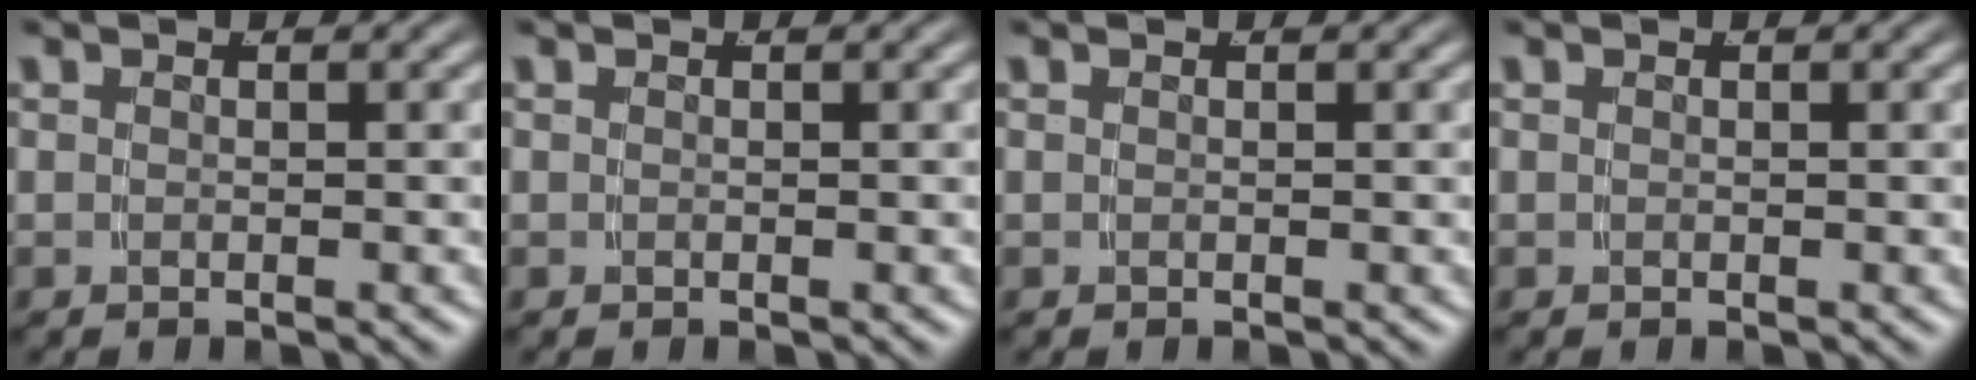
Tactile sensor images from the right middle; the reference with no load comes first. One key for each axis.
{"total": 0.0}
{"total": 0.0}
{"total": 0.0}